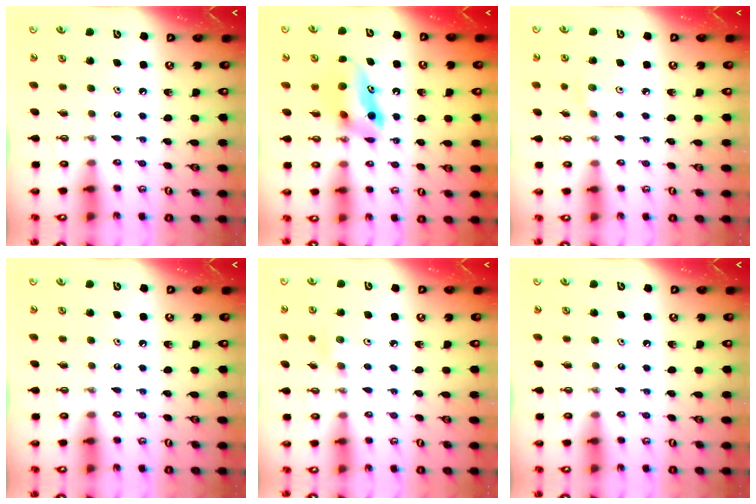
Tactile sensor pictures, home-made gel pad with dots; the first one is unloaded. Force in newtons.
{"total": 8.1, "press": 7.8, "slide": 2.3}
{"total": 3.9, "press": 3.8, "slide": 0.6}
{"total": 0.0}
{"total": 2.6, "press": 2.5, "slide": 0.8}
{"total": 0.0}